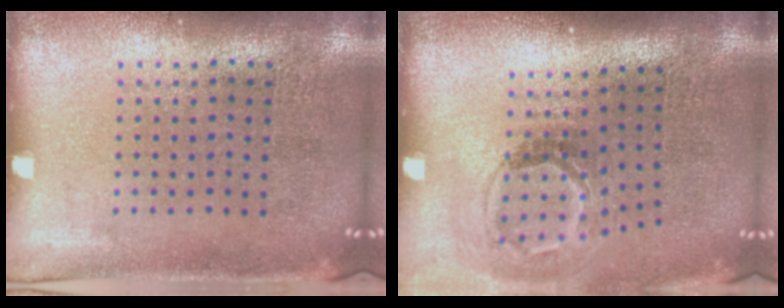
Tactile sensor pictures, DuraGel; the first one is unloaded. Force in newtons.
{"total": 1.7, "press": 1.2, "slide": 1.3}